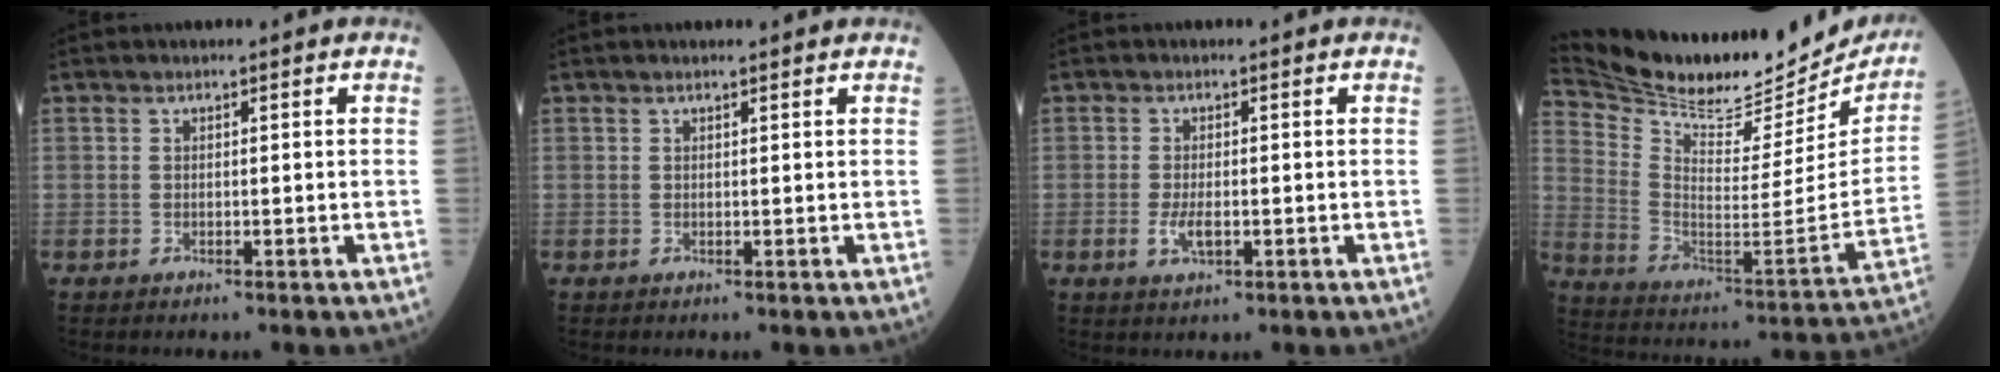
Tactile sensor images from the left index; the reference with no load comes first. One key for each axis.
{"total": 1.6, "fx": 1.4, "fy": 0.1, "fz": 0.7, "tx": -0.012, "ty": 0.010, "tz": 0.017}
{"total": 2.7, "fx": -0.8, "fy": 1.0, "fz": 2.4, "tx": -0.057, "ty": -0.006, "tz": -0.012}
{"total": 28.0, "fx": 25.2, "fy": 6.8, "fz": 10.1, "tx": -0.187, "ty": -0.058, "tz": 0.358}